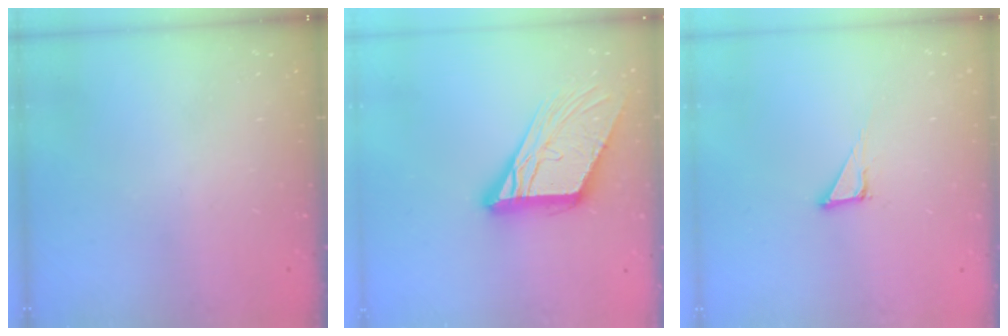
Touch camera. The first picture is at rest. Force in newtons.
{"total": 15.7, "press": 15.6, "slide": 1.8}
{"total": 4.7, "press": 4.7, "slide": 0.2}